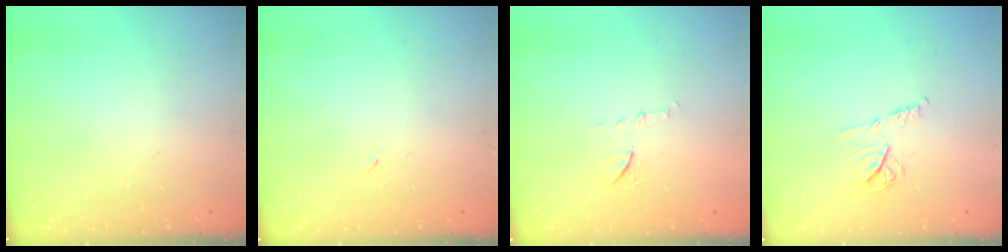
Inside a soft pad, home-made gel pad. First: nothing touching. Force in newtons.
{"total": 2.2, "press": 1.9, "slide": 1.2}
{"total": 6.1, "press": 5.9, "slide": 1.5}
{"total": 7.9, "press": 7.9, "slide": 0.3}